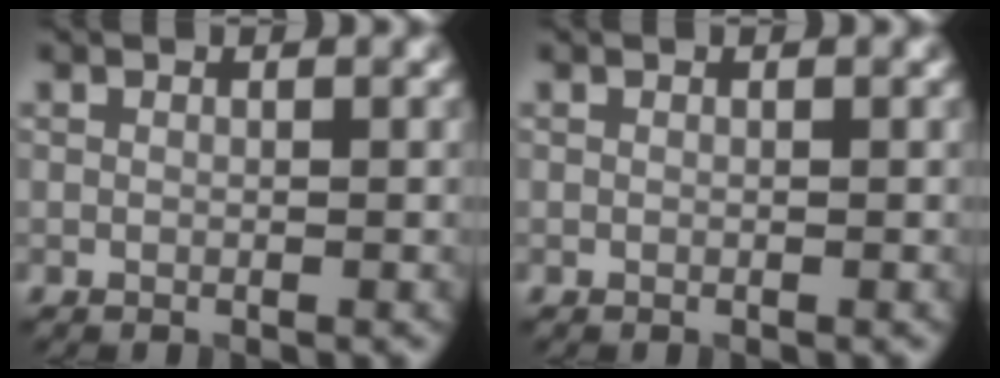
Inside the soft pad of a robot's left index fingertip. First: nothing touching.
{"total": 0.0}